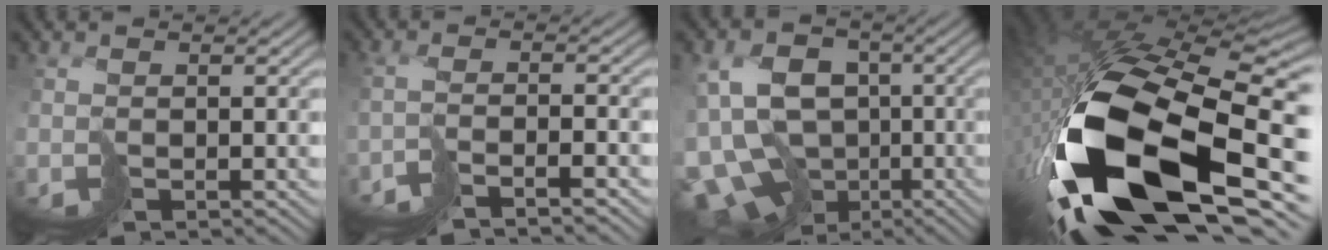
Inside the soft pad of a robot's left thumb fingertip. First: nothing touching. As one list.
[{"total": 4.2, "force": [-3.7, -0.7, 1.8], "torque": [-0.028, 0.007, -0.064]}, {"total": 15.3, "force": [-5.3, 11.1, 9.0], "torque": [-0.209, -0.012, -0.068]}, {"total": 19.8, "force": [-5.9, 9.9, 16.1], "torque": [-0.360, -0.060, -0.077]}]